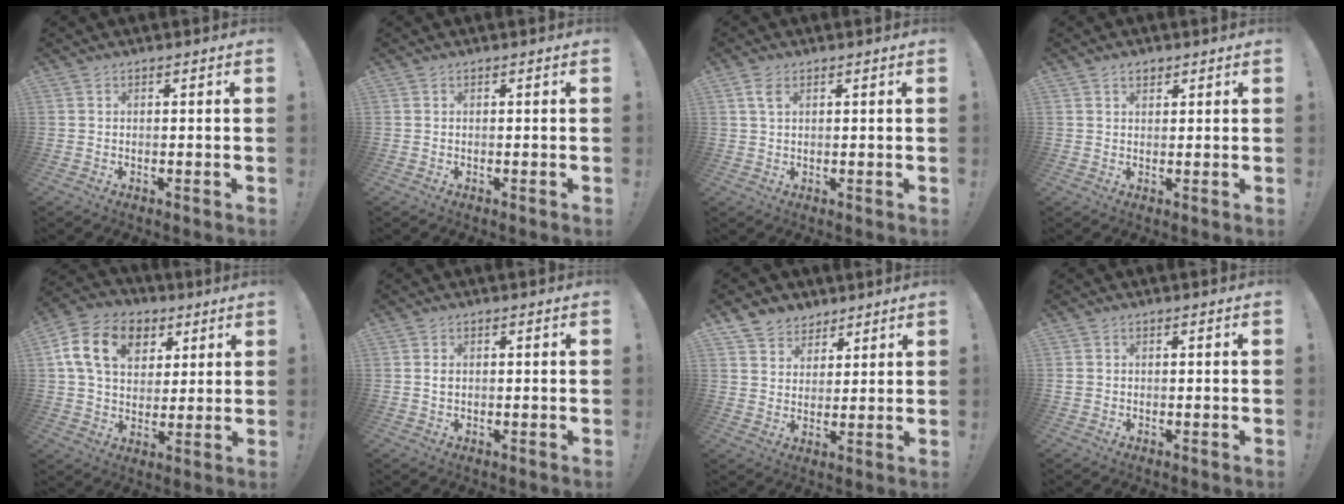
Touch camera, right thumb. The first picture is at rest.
{"total": 0.0}
{"total": 3.3, "force": [1.6, 1.5, 2.5], "torque": [-0.044, -0.001, 0.028]}
{"total": 2.1, "force": [1.4, 1.4, 0.8], "torque": [-0.010, -0.004, 0.026]}
{"total": 16.3, "force": [6.2, 11.7, 9.5], "torque": [-0.153, -0.011, 0.120]}
{"total": 1.2, "force": [0.3, 0.8, 0.8], "torque": [-0.009, 0.001, 0.002]}
{"total": 6.6, "force": [4.7, 4.6, 0.2], "torque": [-0.007, -0.035, 0.094]}
{"total": 1.0, "force": [-0.3, 0.9, 0.4], "torque": [-0.009, 0.004, -0.005]}